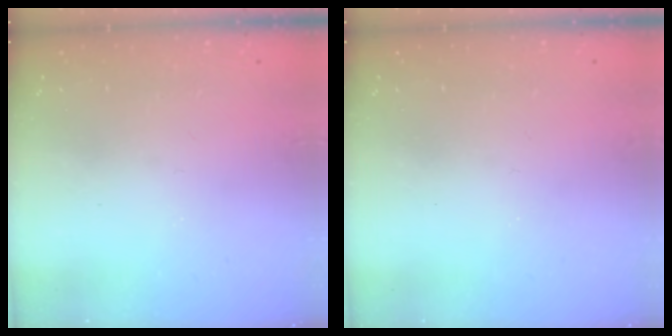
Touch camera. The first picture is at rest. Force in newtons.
{"total": 0.0}